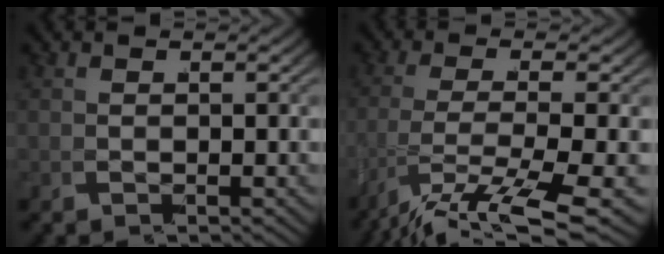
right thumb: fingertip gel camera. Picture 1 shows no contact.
{"total": 8.3, "force": [-3.4, 3.7, 6.6], "torque": [-0.159, -0.046, -0.023]}